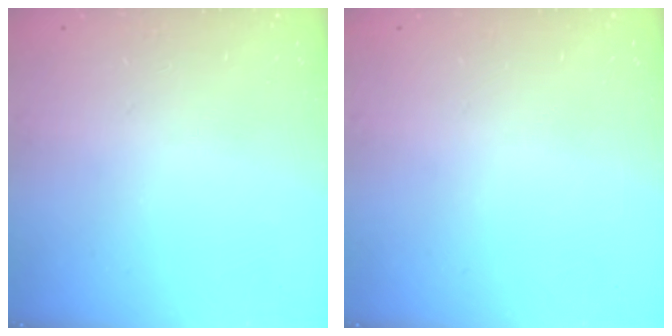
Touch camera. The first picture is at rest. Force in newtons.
{"total": 0.0}